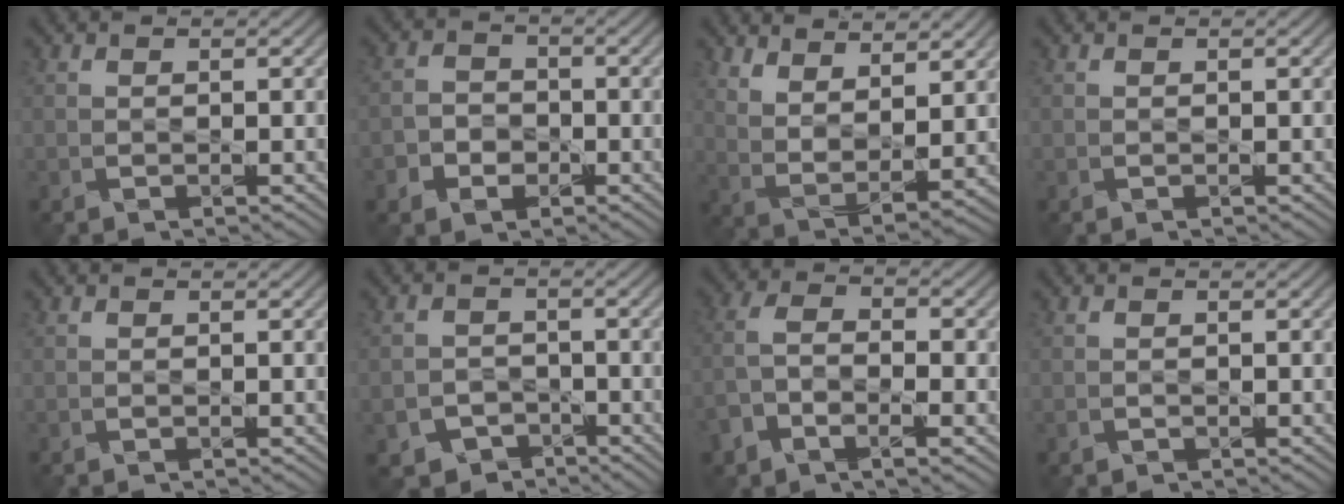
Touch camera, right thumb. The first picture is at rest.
{"total": 3.6, "force": [-1.7, 2.8, 1.4], "torque": [-0.021, -0.004, -0.040]}
{"total": 8.0, "force": [5.8, 2.3, 5.0], "torque": [-0.109, -0.017, 0.114]}
{"total": 0.0}
{"total": 0.0}
{"total": 4.3, "force": [-2.6, 3.2, 1.1], "torque": [-0.021, -0.003, -0.043]}
{"total": 5.9, "force": [-2.7, 2.7, 4.5], "torque": [-0.096, -0.007, -0.057]}
{"total": 0.5, "force": [-0.2, 0.4, 0.2], "torque": [-0.005, -0.003, -0.004]}